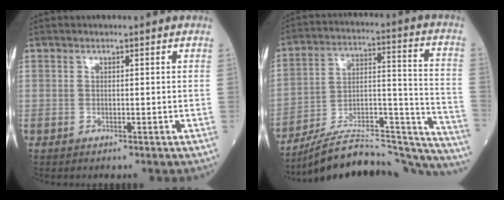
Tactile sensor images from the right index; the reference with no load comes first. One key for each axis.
{"total": 30.5, "fx": -27.9, "fy": 4.2, "fz": 11.5, "tx": -0.112, "ty": 0.023, "tz": -0.398}